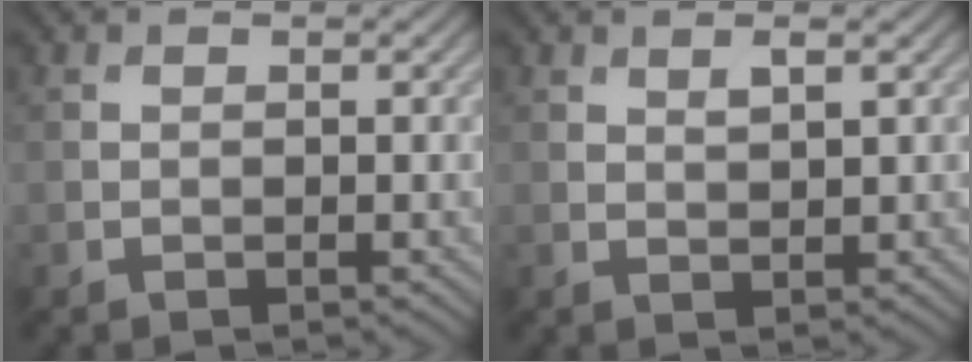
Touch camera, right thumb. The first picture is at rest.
{"total": 1.5, "force": [1.0, 0.4, 1.1], "torque": [-0.025, 0.000, 0.020]}